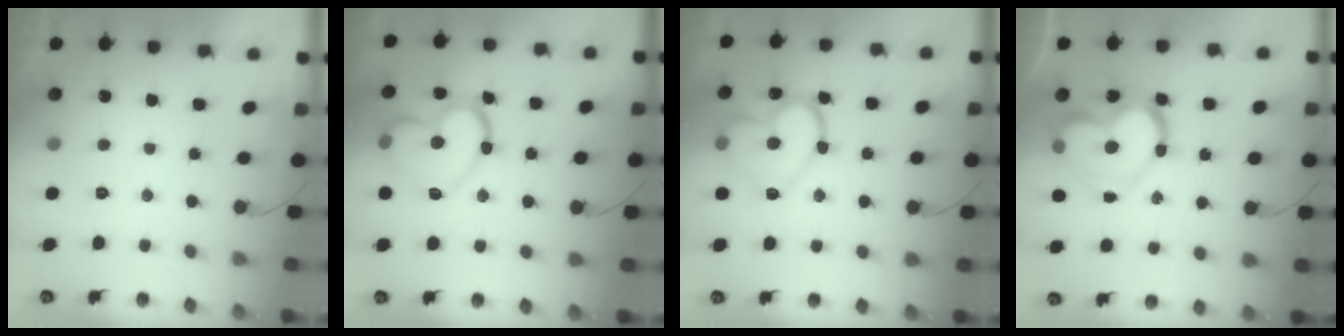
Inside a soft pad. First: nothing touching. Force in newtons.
{"total": 16.6, "press": 16.5, "slide": 1.3}
{"total": 16.4, "press": 16.3, "slide": 1.9}
{"total": 18.1, "press": 18.0, "slide": 2.1}